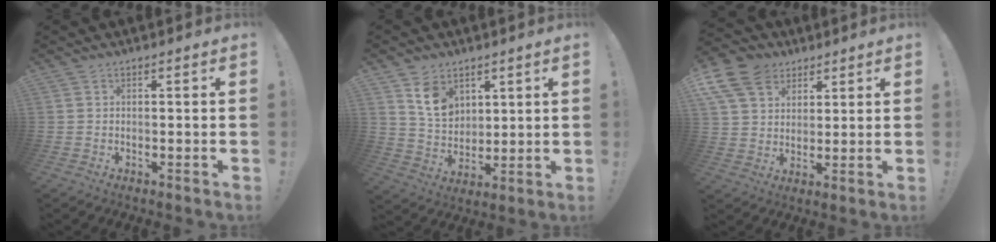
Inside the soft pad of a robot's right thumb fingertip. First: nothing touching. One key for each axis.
{"total": 10.4, "fx": 5.6, "fy": 7.5, "fz": 4.5, "tx": -0.069, "ty": -0.024, "tz": 0.111}
{"total": 13.1, "fx": 6.6, "fy": 9.8, "fz": 5.8, "tx": -0.112, "ty": -0.033, "tz": 0.134}